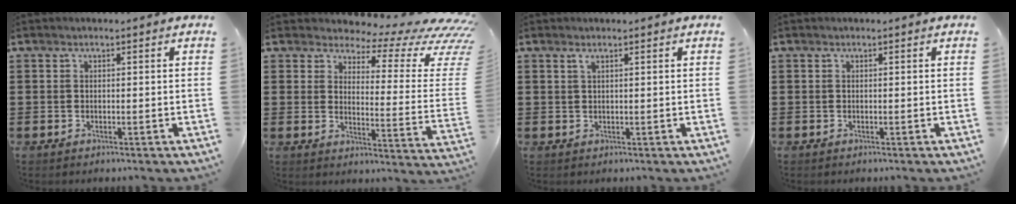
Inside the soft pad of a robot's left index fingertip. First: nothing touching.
{"total": 5.8, "force": [4.2, 2.0, 3.6], "torque": [-0.062, -0.039, 0.067]}
{"total": 0.9, "force": [0.5, 0.1, 0.8], "torque": [-0.017, 0.000, 0.009]}
{"total": 0.0}